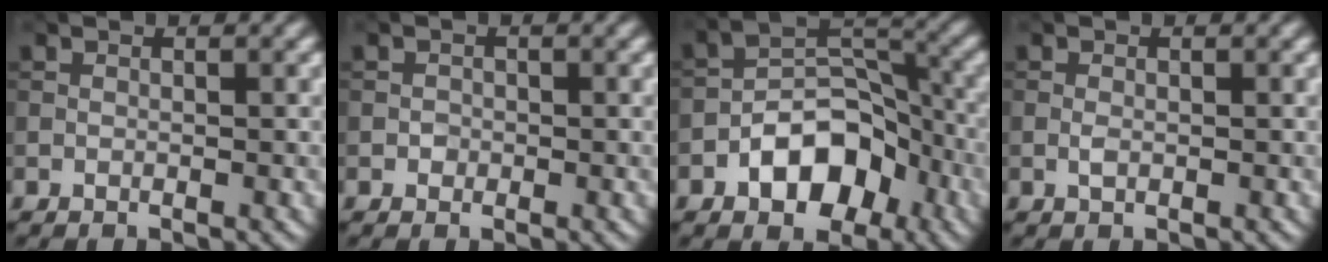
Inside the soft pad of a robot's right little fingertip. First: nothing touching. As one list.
[{"total": 0.8, "force": [-0.3, 0.7, 0.1], "torque": [0.003, -0.002, -0.006]}, {"total": 7.4, "force": [-3.5, 4.4, 4.7], "torque": [-0.060, 0.009, -0.064]}, {"total": 0.8, "force": [-0.2, 0.5, 0.6], "torque": [-0.017, -0.001, -0.006]}]